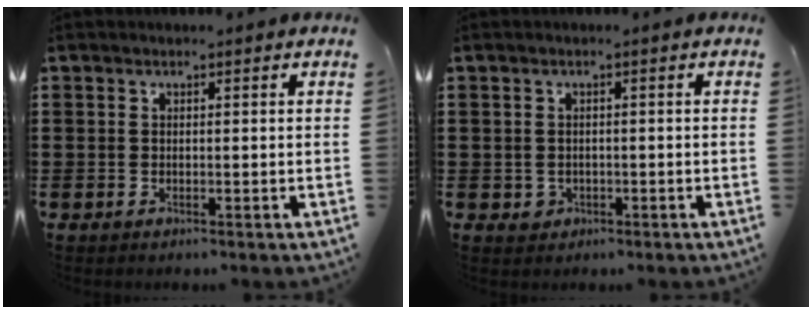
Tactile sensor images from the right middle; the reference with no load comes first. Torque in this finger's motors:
{"motor_torque": [0.09, -0.01, 0.00, 0.00]}